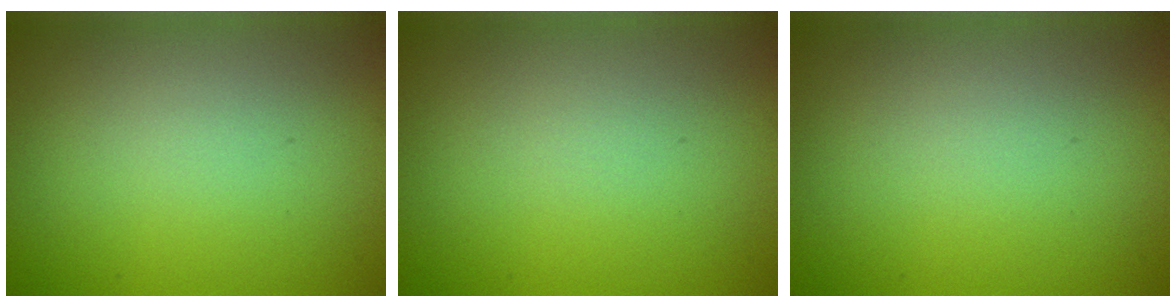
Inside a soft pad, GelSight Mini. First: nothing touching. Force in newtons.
{"total": 0.0}
{"total": 0.0}